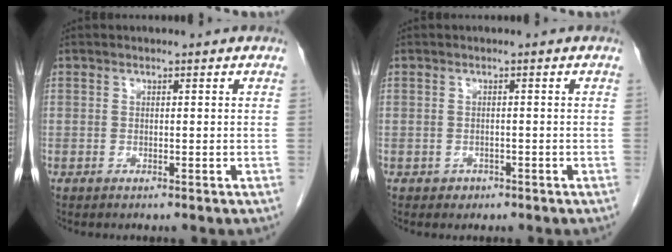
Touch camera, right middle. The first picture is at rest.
{"total": 1.0, "force": [-0.5, 0.8, 0.1], "torque": [-0.001, 0.003, -0.005]}